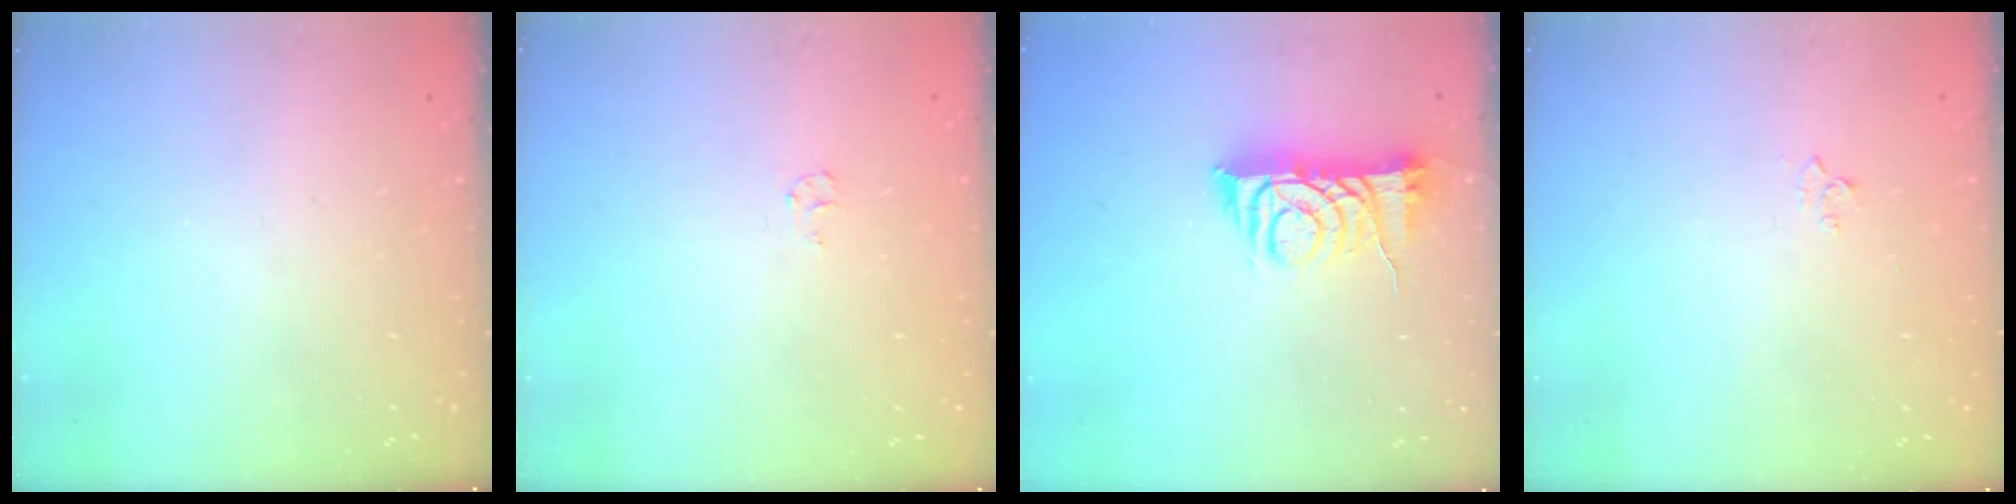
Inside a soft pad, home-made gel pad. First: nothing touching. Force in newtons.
{"total": 4.1, "press": 4.1, "slide": 0.4}
{"total": 9.4, "press": 9.4, "slide": 0.5}
{"total": 2.9, "press": 2.8, "slide": 0.4}